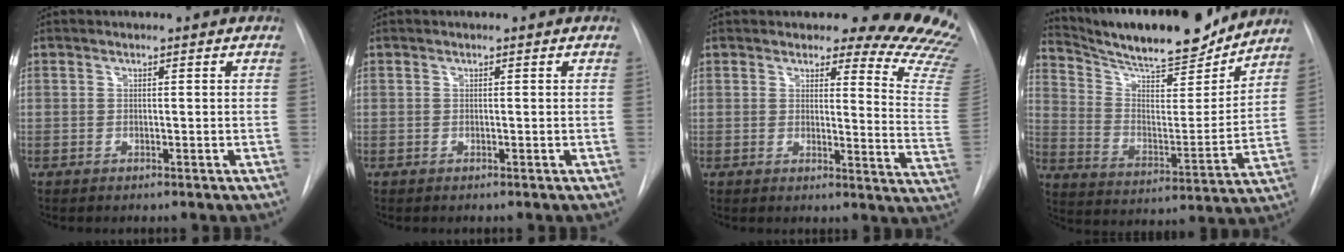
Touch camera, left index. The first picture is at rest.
{"total": 0.0}
{"total": 15.2, "force": [13.9, 2.8, 5.2], "torque": [-0.034, -0.128, 0.119]}
{"total": 20.6, "force": [18.6, 3.4, 8.0], "torque": [-0.142, -0.008, 0.287]}